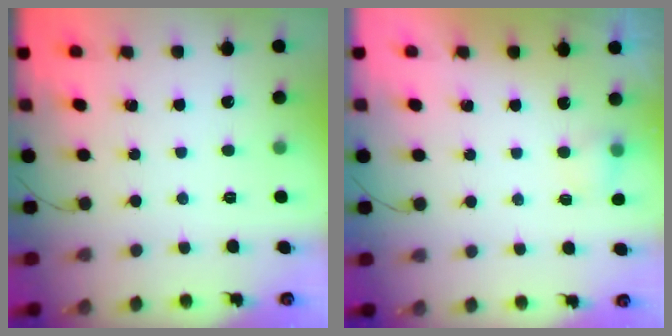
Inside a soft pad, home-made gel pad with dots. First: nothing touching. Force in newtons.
{"total": 3.5, "press": 3.3, "slide": 1.0}